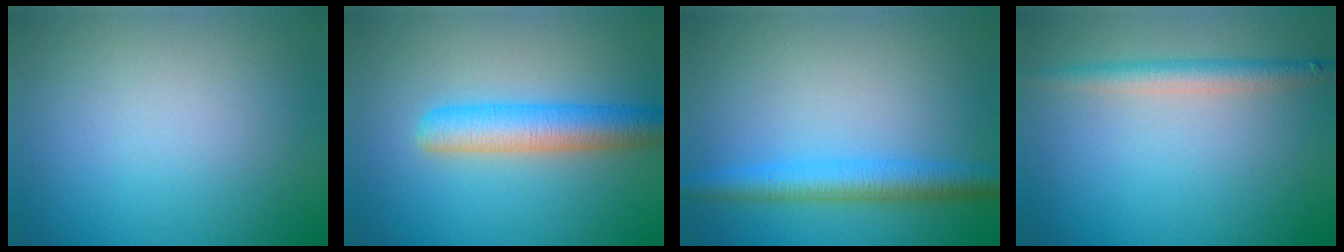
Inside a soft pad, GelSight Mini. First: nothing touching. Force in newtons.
{"total": 5.0, "press": 5.0, "slide": 0.1}
{"total": 4.0, "press": 4.0, "slide": 0.2}
{"total": 2.6, "press": 2.6, "slide": 0.1}